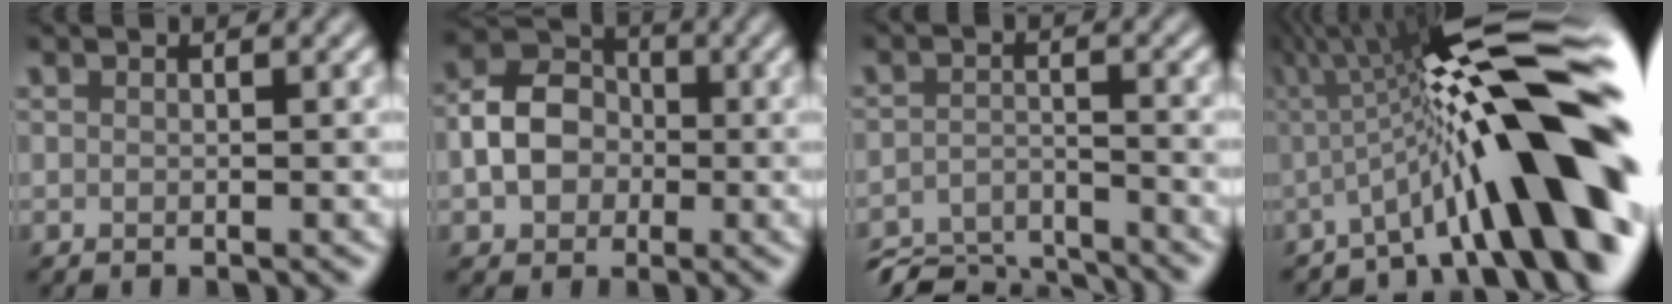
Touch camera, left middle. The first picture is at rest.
{"total": 5.2, "force": [-0.9, 4.2, 3.1], "torque": [-0.056, 0.009, -0.025]}
{"total": 6.2, "force": [-5.8, 1.4, 1.8], "torque": [-0.034, -0.014, -0.108]}
{"total": 15.3, "force": [-2.4, 2.9, 14.8], "torque": [-0.191, 0.036, -0.047]}